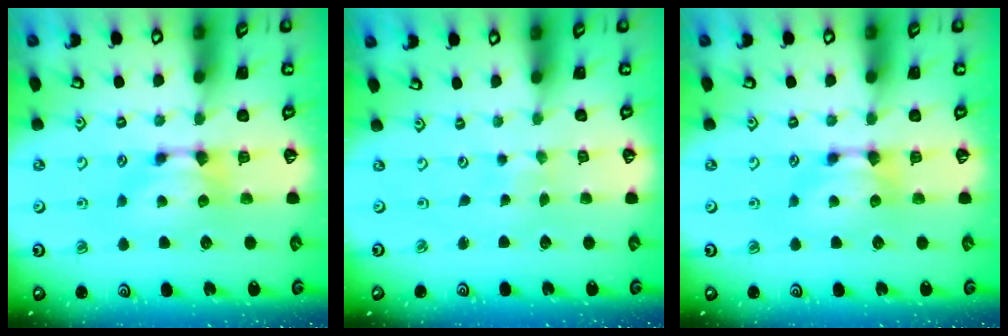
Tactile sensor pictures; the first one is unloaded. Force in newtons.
{"total": 5.3, "press": 5.2, "slide": 0.3}
{"total": 0.0}